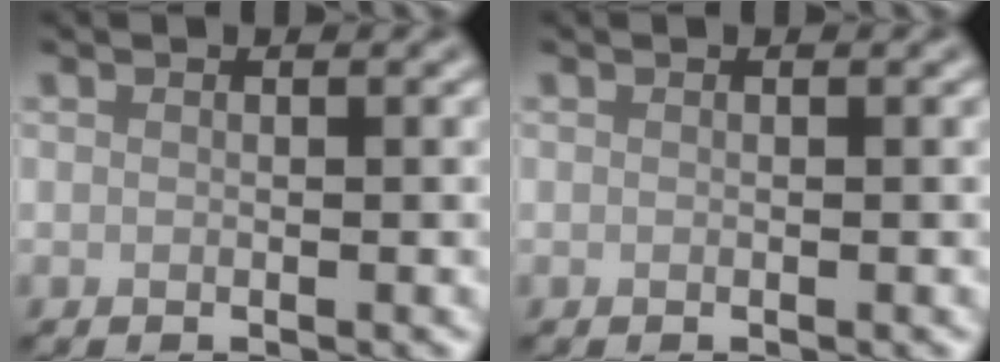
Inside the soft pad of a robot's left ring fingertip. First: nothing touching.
{"total": 0.0}